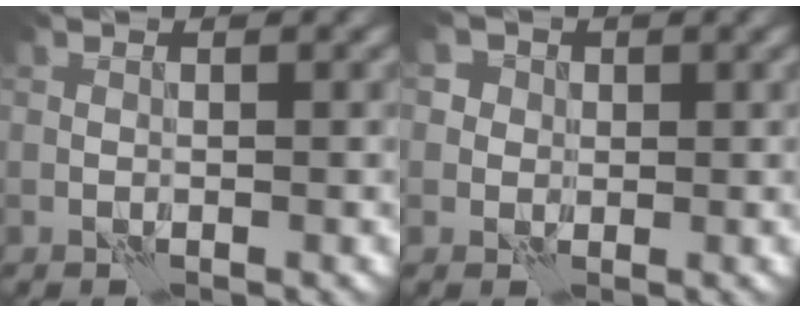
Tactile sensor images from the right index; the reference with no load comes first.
{"total": 3.1, "force": [1.3, 2.6, 1.0], "torque": [-0.008, 0.009, 0.006]}